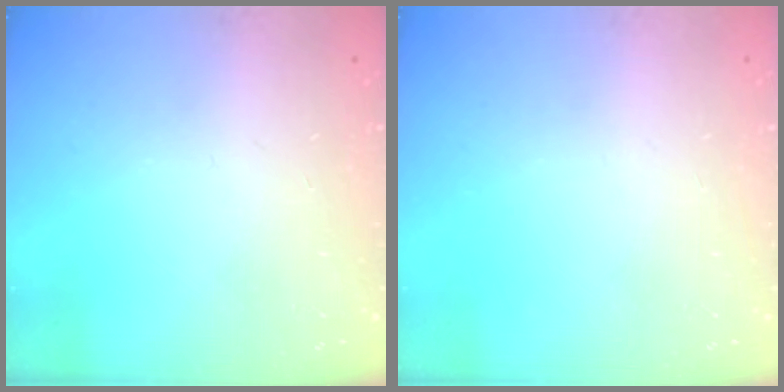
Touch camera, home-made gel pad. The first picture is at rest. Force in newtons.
{"total": 0.0}